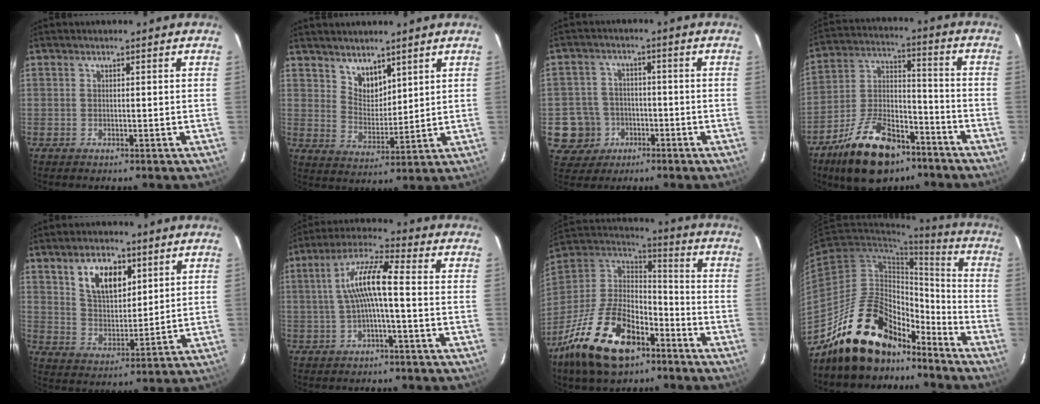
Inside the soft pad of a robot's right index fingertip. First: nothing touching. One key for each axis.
{"total": 5.9, "fx": 4.5, "fy": 3.2, "fz": 2.0, "tx": -0.025, "ty": 0.001, "tz": 0.088}
{"total": 8.3, "fx": -2.6, "fy": 7.9, "fz": 0.8, "tx": -0.042, "ty": 0.027, "tz": -0.034}
{"total": 18.3, "fx": -11.9, "fy": 8.9, "fz": 10.6, "tx": -0.208, "ty": 0.014, "tz": -0.198}
{"total": 9.7, "fx": 4.9, "fy": 5.3, "fz": 6.5, "tx": -0.114, "ty": 0.010, "tz": 0.095}
{"total": 8.5, "fx": -0.7, "fy": 0.9, "fz": 8.4, "tx": -0.174, "ty": 0.019, "tz": -0.012}
{"total": 23.7, "fx": -13.9, "fy": 12.2, "fz": 14.8, "tx": -0.319, "ty": -0.012, "tz": -0.242}
{"total": 21.8, "fx": -16.8, "fy": 9.8, "fz": 9.8, "tx": -0.177, "ty": 0.034, "tz": -0.264}